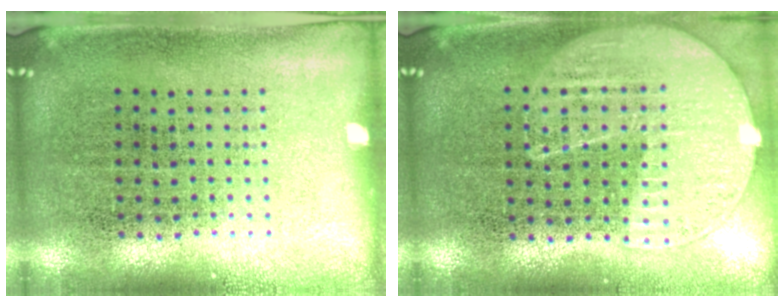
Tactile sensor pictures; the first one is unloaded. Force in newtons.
{"total": 1.1, "press": 1.1, "slide": 0.4}